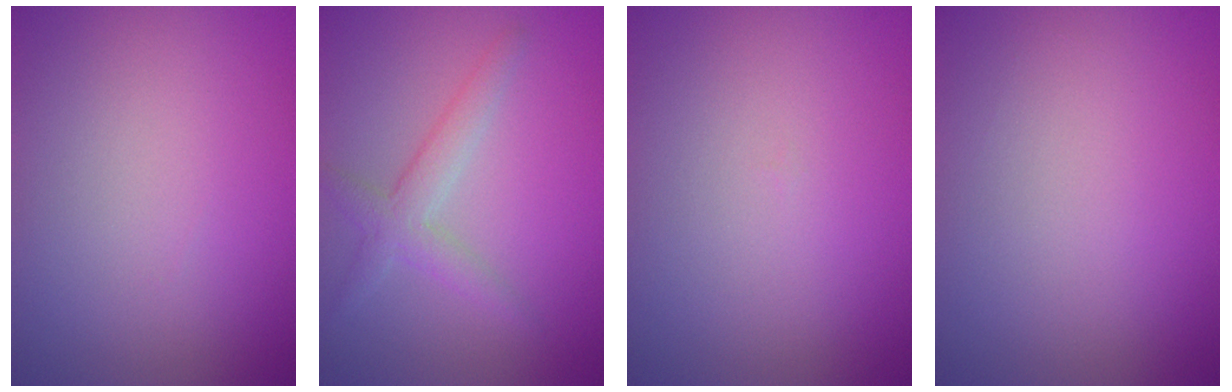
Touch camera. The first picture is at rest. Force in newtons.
{"total": 2.8, "press": 2.8, "slide": 0.2}
{"total": 0.0}
{"total": 0.0}